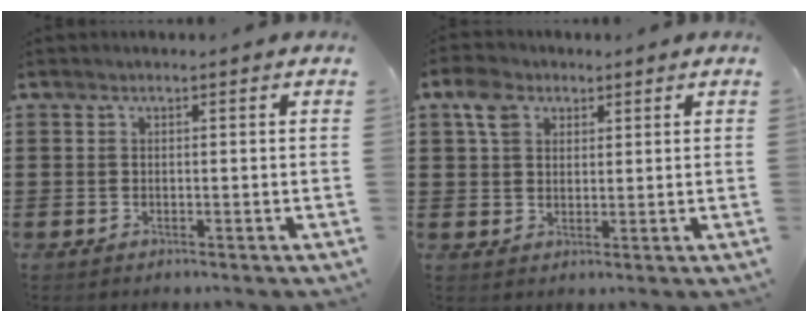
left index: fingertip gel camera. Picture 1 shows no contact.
{"total": 4.9, "force": [2.7, 3.6, 1.9], "torque": [-0.047, 0.012, 0.046]}